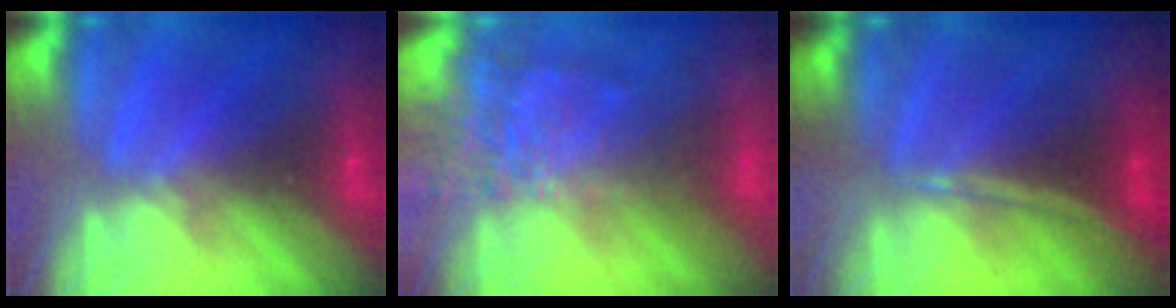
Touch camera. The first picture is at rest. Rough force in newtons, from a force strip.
{"total": 6.1}
{"total": 1.3}